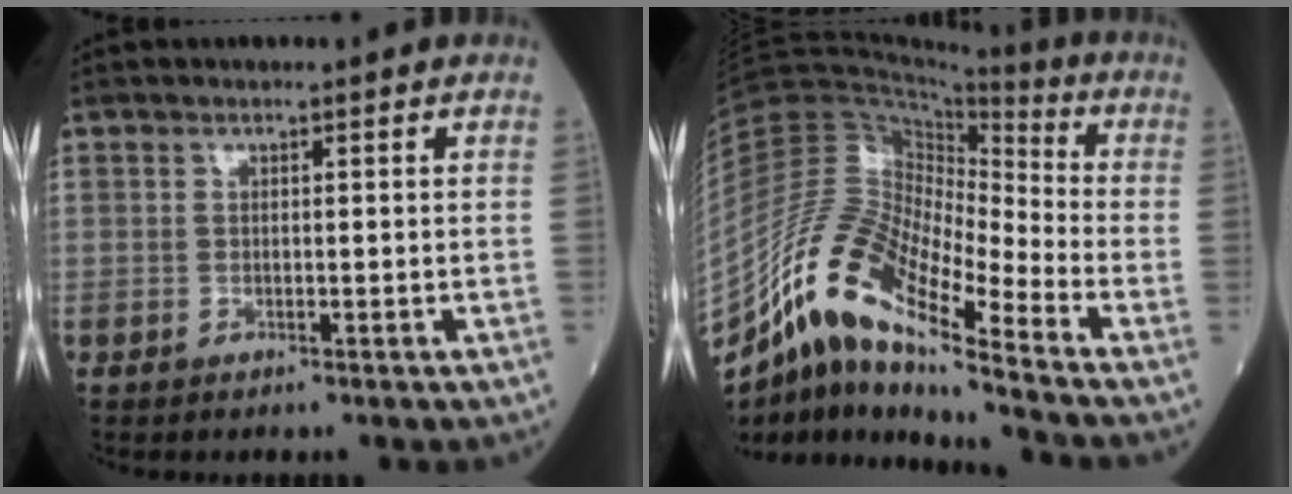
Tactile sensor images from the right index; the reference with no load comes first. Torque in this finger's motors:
{"motor_torque": [1.23, -0.92, -0.25, -0.15]}